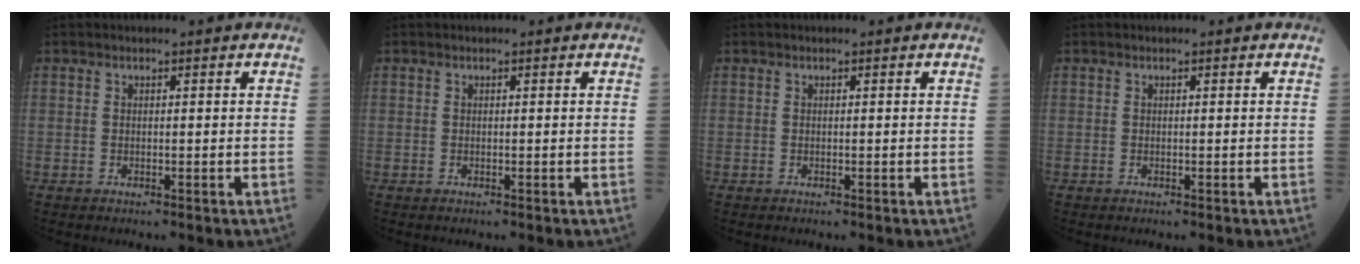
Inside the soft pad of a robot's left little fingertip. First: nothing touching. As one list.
[{"total": 0.0}, {"total": 0.0}, {"total": 0.0}]